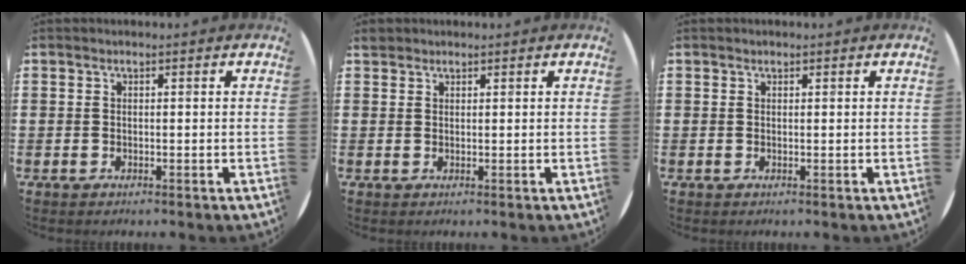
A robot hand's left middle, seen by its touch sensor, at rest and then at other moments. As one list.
[{"total": 1.1, "force": [1.0, 0.4, -0.1], "torque": [-0.001, 0.003, 0.020]}, {"total": 0.0}]